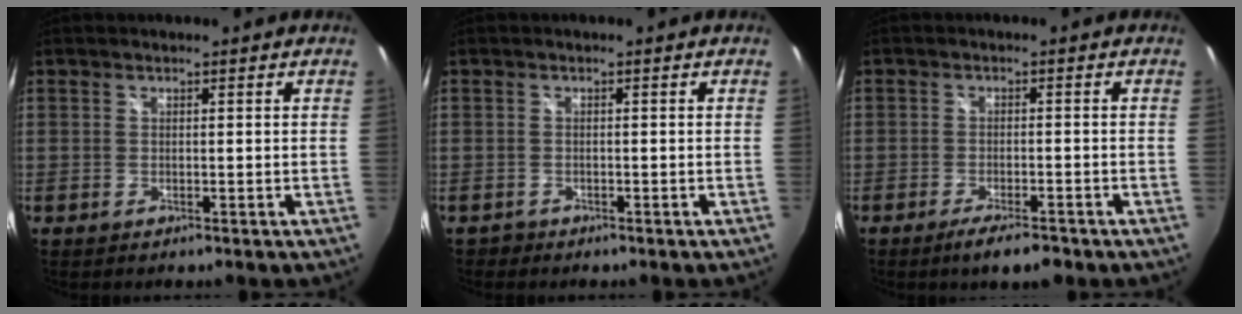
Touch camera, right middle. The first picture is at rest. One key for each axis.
{"total": 1.1, "fx": -0.9, "fy": 0.6, "fz": -0.1, "tx": -0.003, "ty": 0.000, "tz": -0.017}
{"total": 5.6, "fx": -4.2, "fy": 1.2, "fz": 3.5, "tx": -0.073, "ty": -0.013, "tz": -0.067}